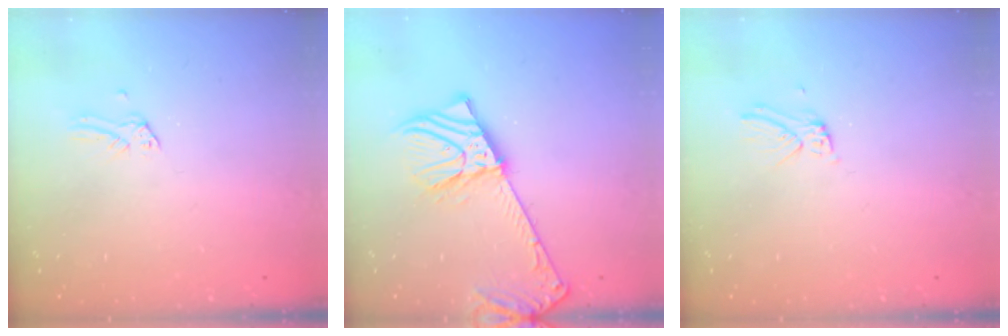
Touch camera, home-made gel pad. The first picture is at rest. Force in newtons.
{"total": 12.7, "press": 12.5, "slide": 2.6}
{"total": 3.9, "press": 3.9, "slide": 0.5}